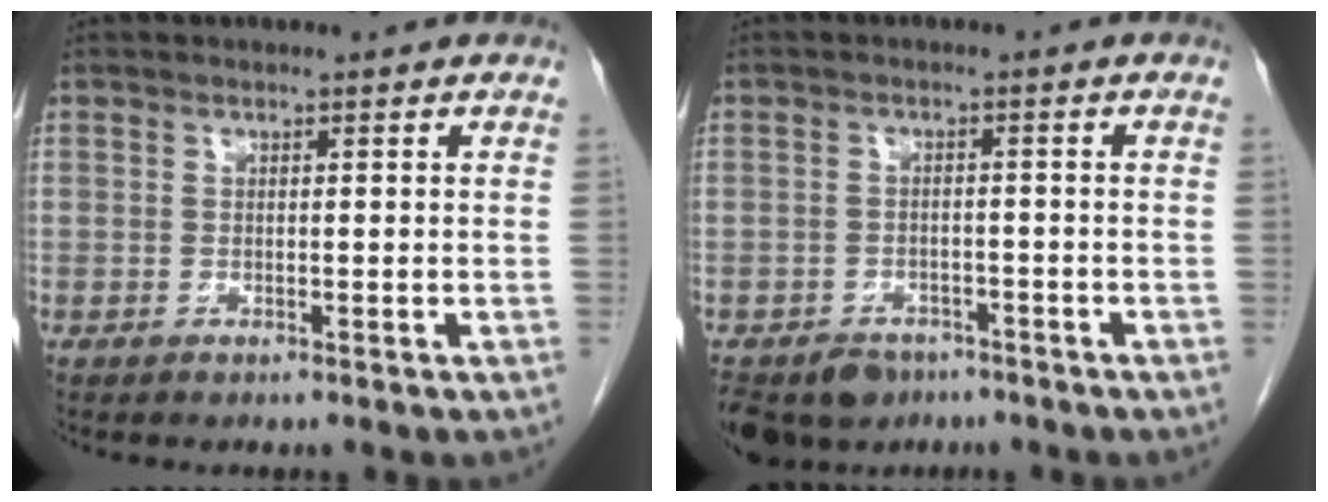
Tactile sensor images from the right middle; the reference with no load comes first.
{"total": 8.8, "force": [-6.3, 5.6, 2.5], "torque": [-0.063, -0.009, -0.091]}